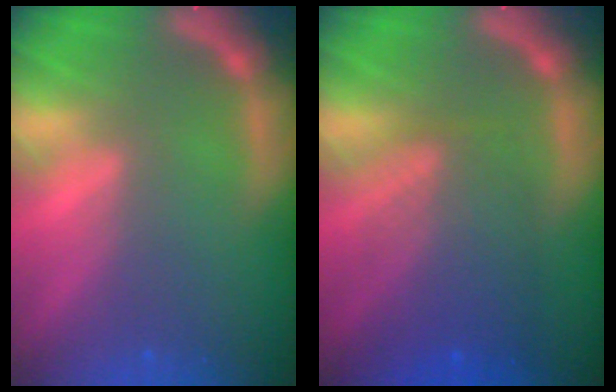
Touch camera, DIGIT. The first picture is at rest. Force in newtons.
{"total": 6.6}